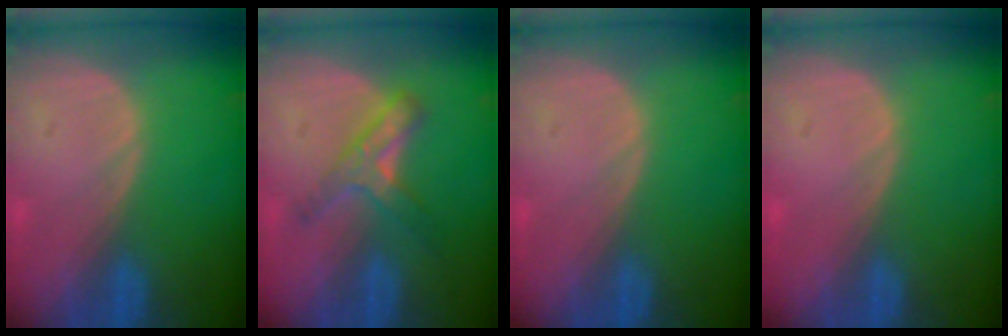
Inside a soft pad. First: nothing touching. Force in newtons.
{"total": 5.1, "press": 5.0, "slide": 0.9}
{"total": 0.0}
{"total": 0.6, "press": 0.1, "slide": 0.6}